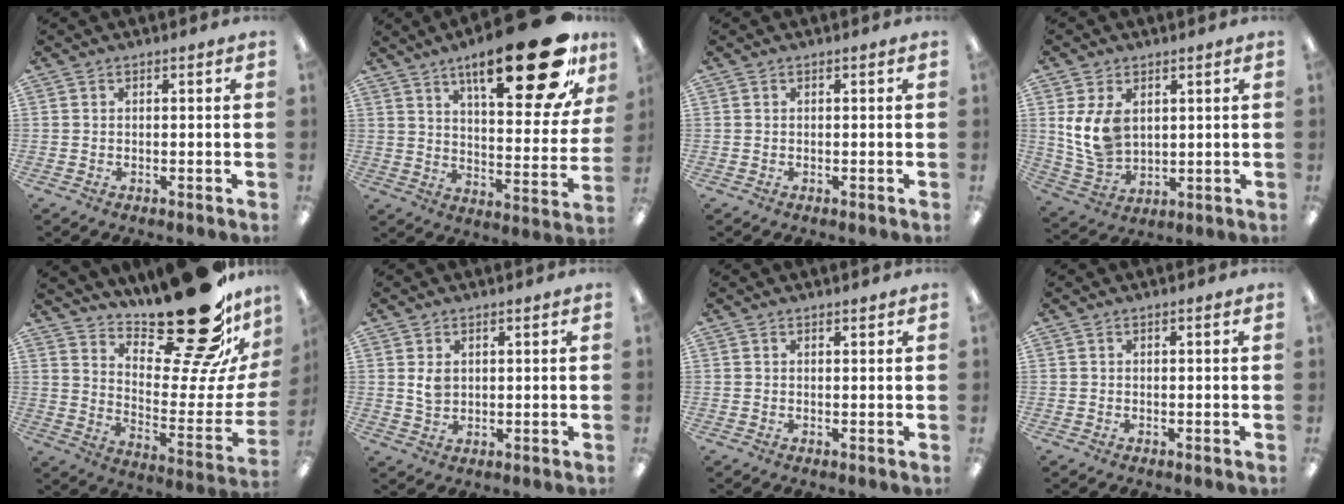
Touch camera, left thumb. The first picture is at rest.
{"total": 26.8, "force": [15.8, 8.3, 20.0], "torque": [-0.288, -0.094, 0.249]}
{"total": 0.0}
{"total": 9.9, "force": [3.2, 6.8, 6.4], "torque": [-0.146, -0.008, 0.062]}
{"total": 26.0, "force": [19.7, 7.8, 15.1], "torque": [-0.194, -0.144, 0.320]}
{"total": 3.7, "force": [1.6, 2.6, 2.1], "torque": [-0.039, -0.002, 0.029]}
{"total": 1.0, "force": [0.9, 0.2, 0.2], "torque": [0.003, -0.005, 0.016]}
{"total": 0.6, "force": [0.3, 0.0, 0.5], "torque": [-0.009, 0.002, 0.005]}